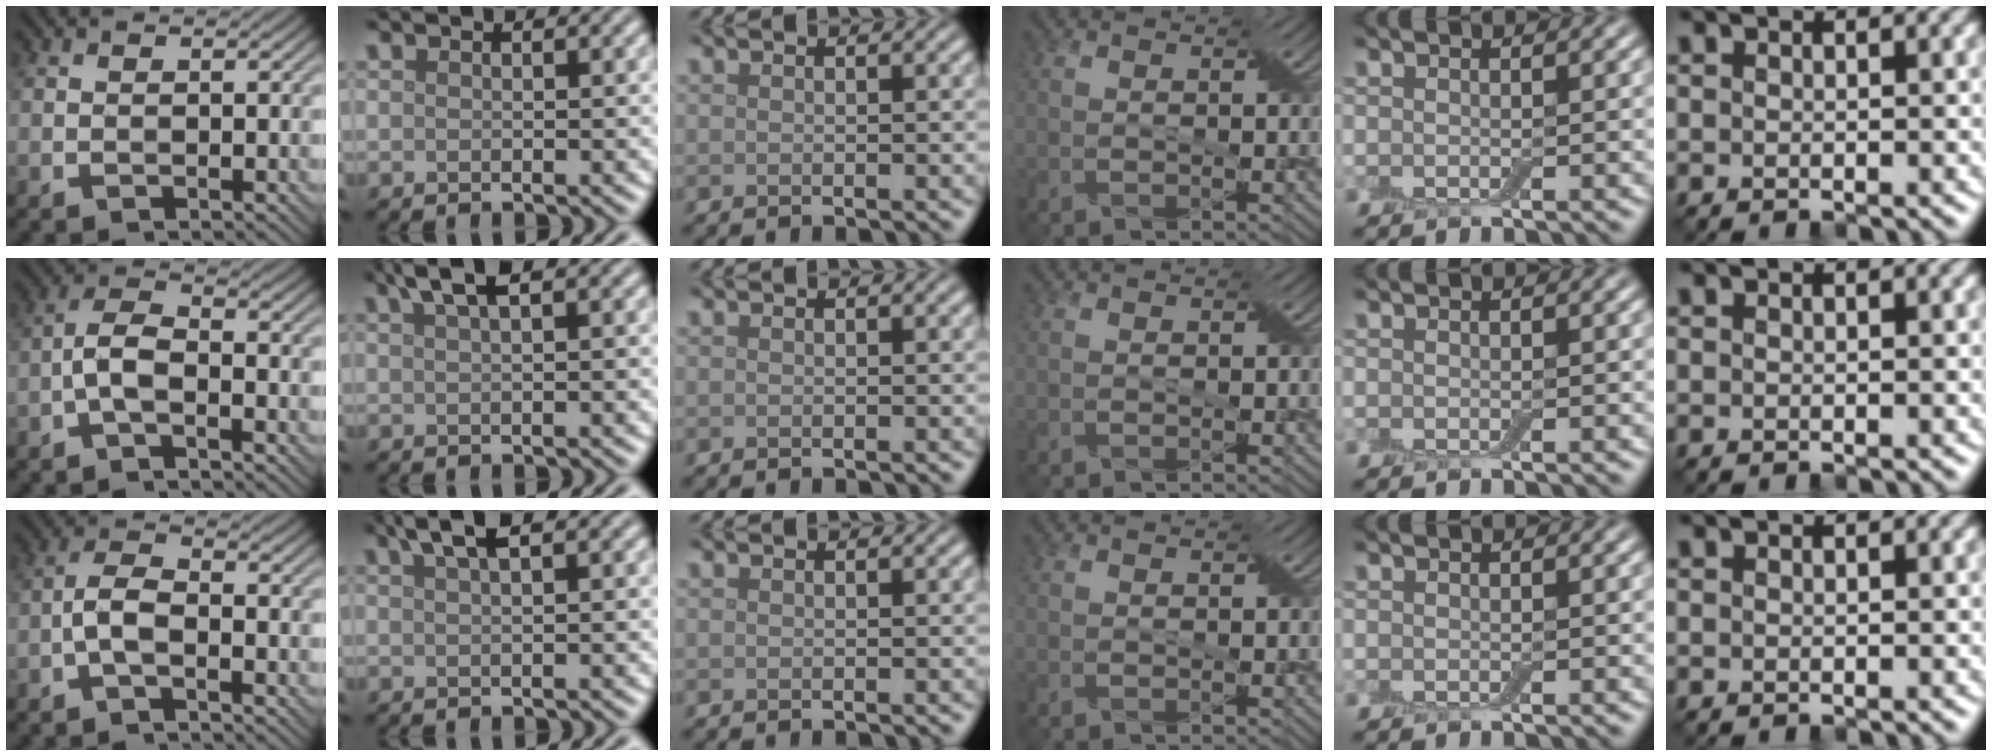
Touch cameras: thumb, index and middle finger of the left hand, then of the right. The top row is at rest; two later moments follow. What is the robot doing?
{"motion": "shake", "object": "box of matches"}